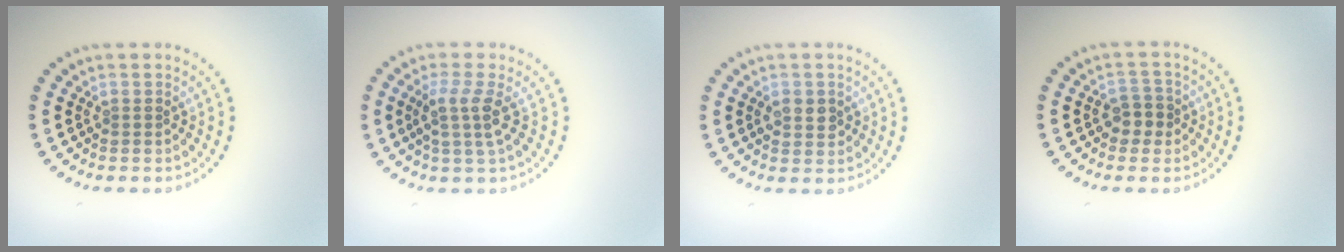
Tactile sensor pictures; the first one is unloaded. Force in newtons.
{"total": 2.7, "press": 2.1, "slide": 1.7}
{"total": 1.9, "press": 1.9, "slide": 0.1}
{"total": 2.1, "press": 1.9, "slide": 0.7}